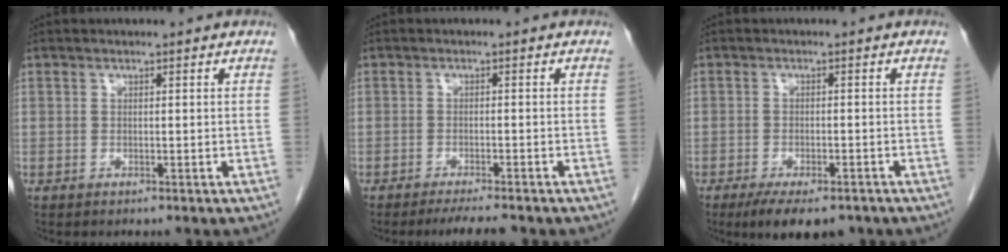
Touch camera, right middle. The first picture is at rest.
{"total": 4.4, "force": [-3.8, 0.1, 2.2], "torque": [-0.032, -0.009, -0.060]}
{"total": 8.4, "force": [-6.2, 2.9, 4.9], "torque": [-0.068, -0.008, -0.091]}